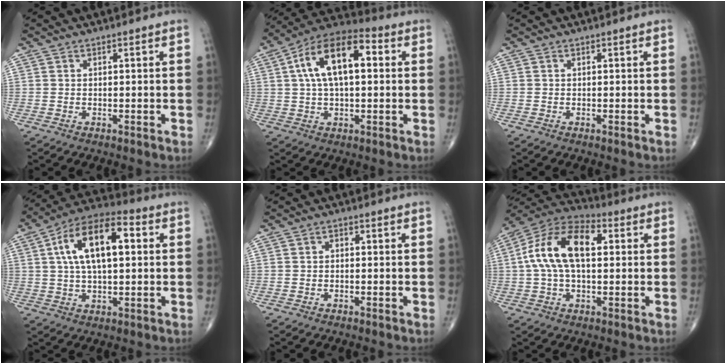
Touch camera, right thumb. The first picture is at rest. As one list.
[{"total": 15.5, "force": [3.1, 7.6, 13.1], "torque": [-0.221, 0.027, 0.044]}, {"total": 0.0}, {"total": 15.9, "force": [3.4, 7.5, 13.6], "torque": [-0.230, 0.022, 0.050]}, {"total": 0.8, "force": [-0.2, 0.6, 0.5], "torque": [0.000, 0.001, -0.008]}, {"total": 15.6, "force": [2.3, 8.5, 12.9], "torque": [-0.243, 0.035, 0.034]}]